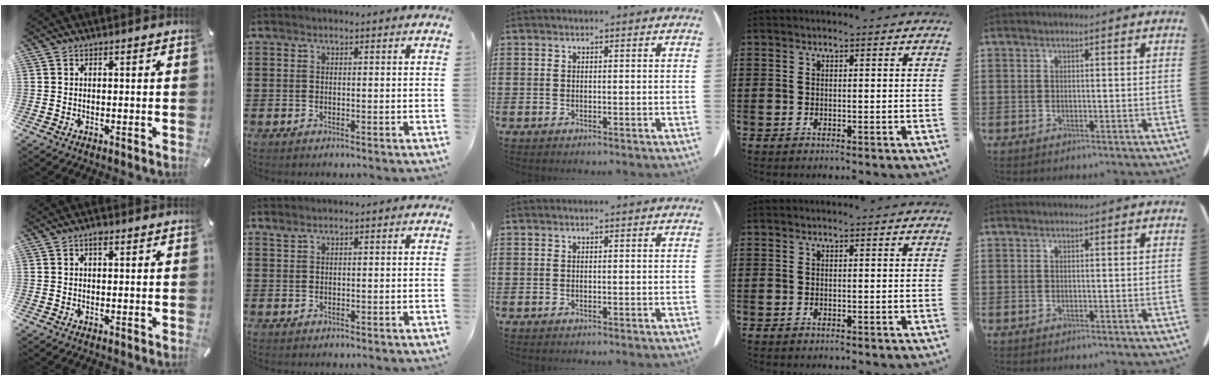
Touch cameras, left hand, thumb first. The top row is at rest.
{"thumb": {"total": 1.5, "force": [0.7, 0.7, 1.1], "torque": [-0.016, 0.002, 0.009]}, "index": {"total": 0.6, "force": [0.5, 0.1, 0.4], "torque": [-0.008, 0.001, 0.009]}}